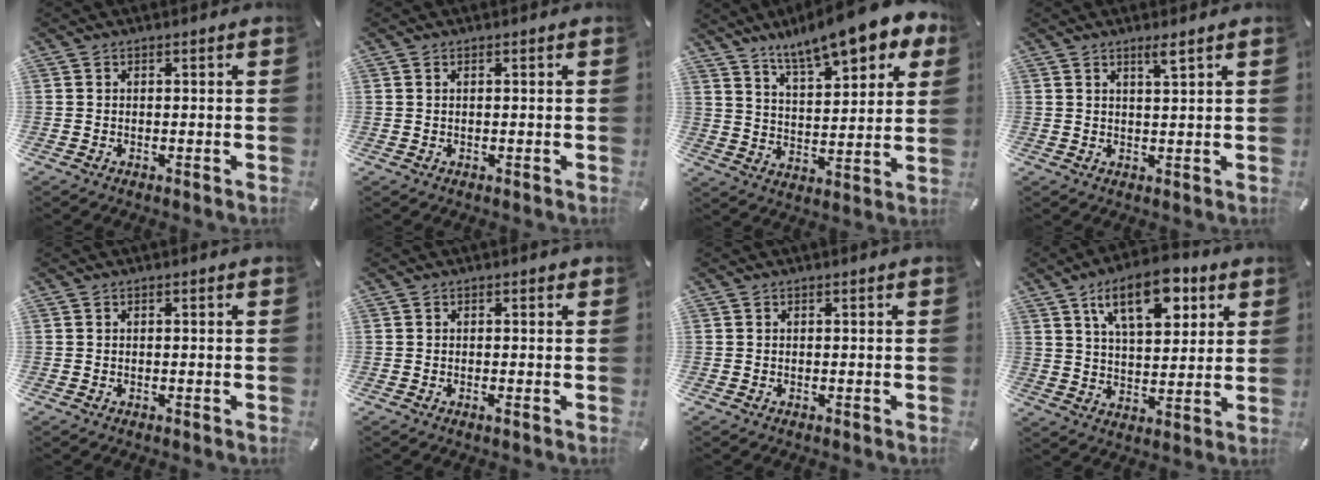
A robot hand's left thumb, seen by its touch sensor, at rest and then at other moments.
{"total": 0.6, "force": [0.1, 0.0, 0.5], "torque": [-0.009, -0.002, 0.003]}
{"total": 14.1, "force": [11.4, 4.0, 7.3], "torque": [-0.129, -0.066, 0.196]}
{"total": 2.7, "force": [1.9, -0.1, 1.9], "torque": [-0.039, -0.004, 0.034]}
{"total": 0.0}
{"total": 0.8, "force": [-0.1, 0.1, 0.8], "torque": [-0.013, -0.002, -0.001]}
{"total": 0.0}
{"total": 14.9, "force": [7.6, 7.4, 10.4], "torque": [-0.160, -0.020, 0.130]}